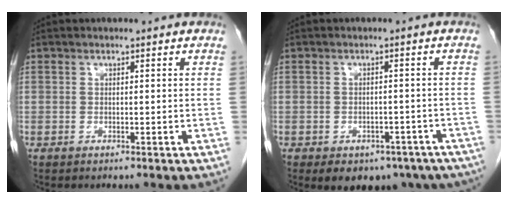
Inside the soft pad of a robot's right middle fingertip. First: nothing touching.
{"total": 12.3, "force": [-8.0, 7.7, 5.3], "torque": [-0.080, 0.001, -0.087]}